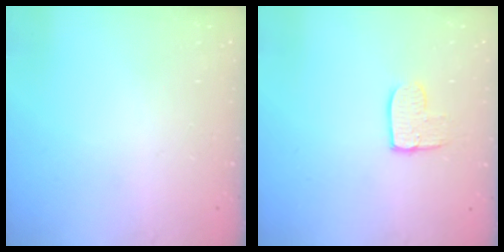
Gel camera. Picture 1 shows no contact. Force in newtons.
{"total": 7.0, "press": 7.0, "slide": 0.4}